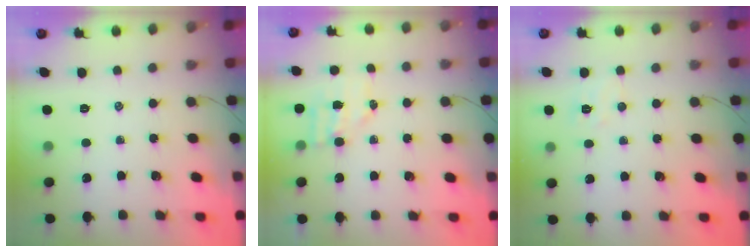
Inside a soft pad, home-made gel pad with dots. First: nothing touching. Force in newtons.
{"total": 4.9, "press": 4.8, "slide": 0.7}
{"total": 5.5, "press": 5.3, "slide": 1.3}